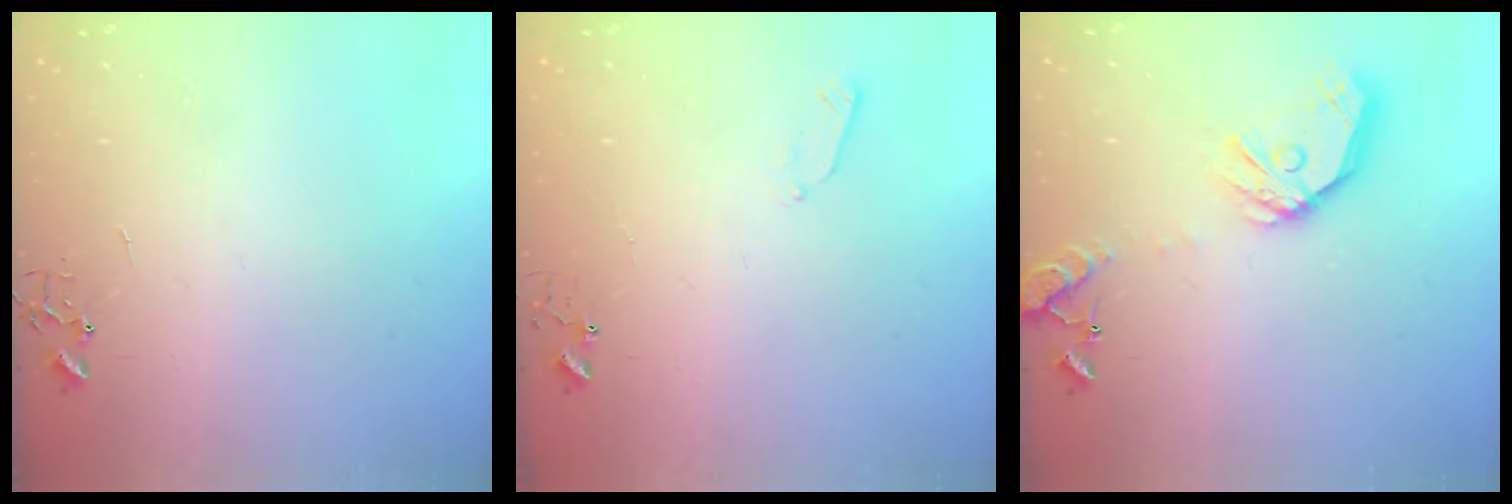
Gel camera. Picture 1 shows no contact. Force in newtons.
{"total": 3.4, "press": 3.4, "slide": 0.5}
{"total": 16.8, "press": 16.6, "slide": 2.9}